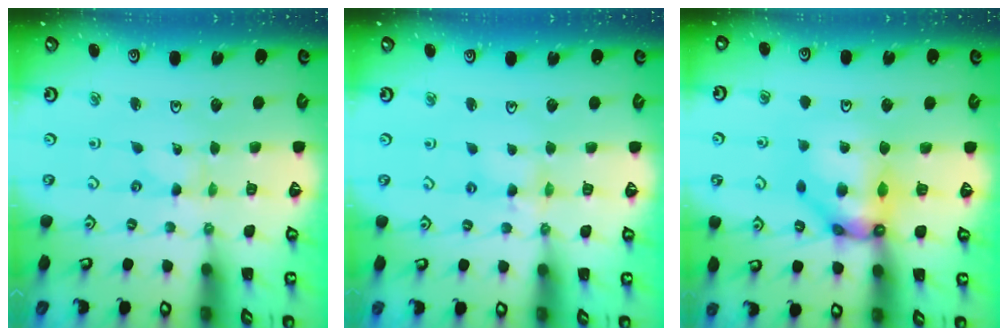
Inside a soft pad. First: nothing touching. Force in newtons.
{"total": 4.0, "press": 4.0, "slide": 0.4}
{"total": 11.8, "press": 11.7, "slide": 1.3}